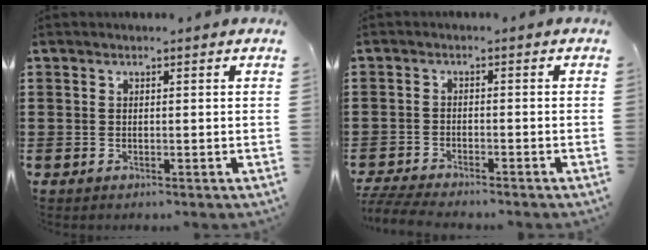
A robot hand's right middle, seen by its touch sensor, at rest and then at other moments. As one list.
[{"total": 3.6, "force": [-3.5, 0.1, 0.9], "torque": [-0.029, -0.008, -0.075]}]